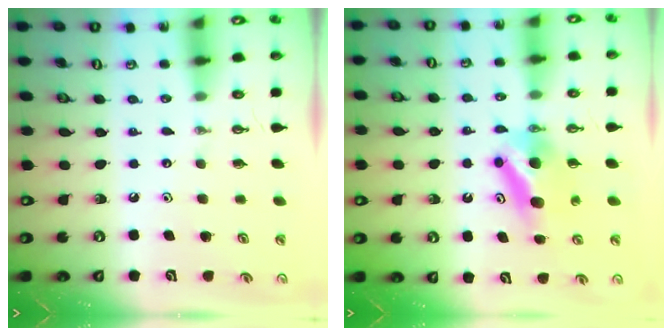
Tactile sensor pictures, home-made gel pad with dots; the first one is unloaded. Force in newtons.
{"total": 7.5, "press": 7.1, "slide": 2.3}